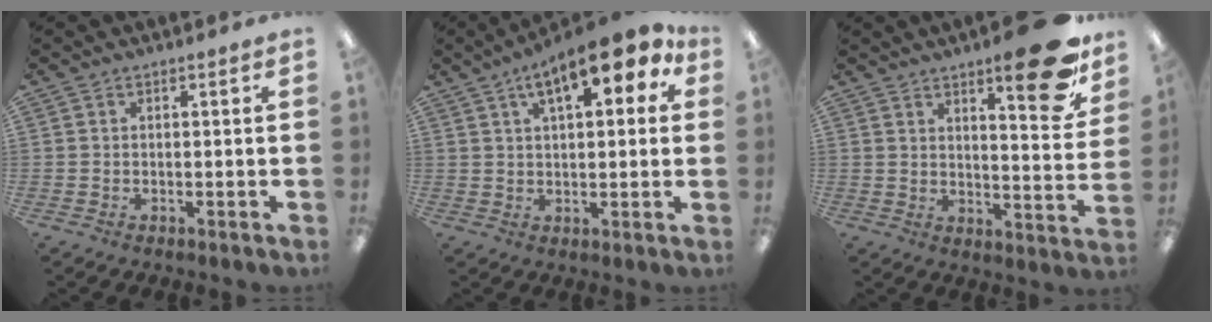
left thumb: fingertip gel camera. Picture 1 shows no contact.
{"total": 13.2, "force": [6.9, 5.3, 9.9], "torque": [-0.141, -0.021, 0.111]}
{"total": 15.9, "force": [10.4, 4.4, 11.1], "torque": [-0.140, -0.067, 0.162]}